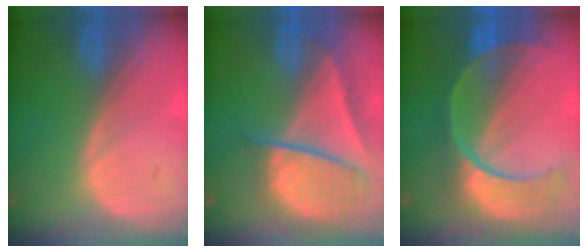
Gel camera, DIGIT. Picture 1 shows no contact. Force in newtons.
{"total": 9.5, "press": 8.2, "slide": 4.8}
{"total": 11.2, "press": 9.4, "slide": 6.1}